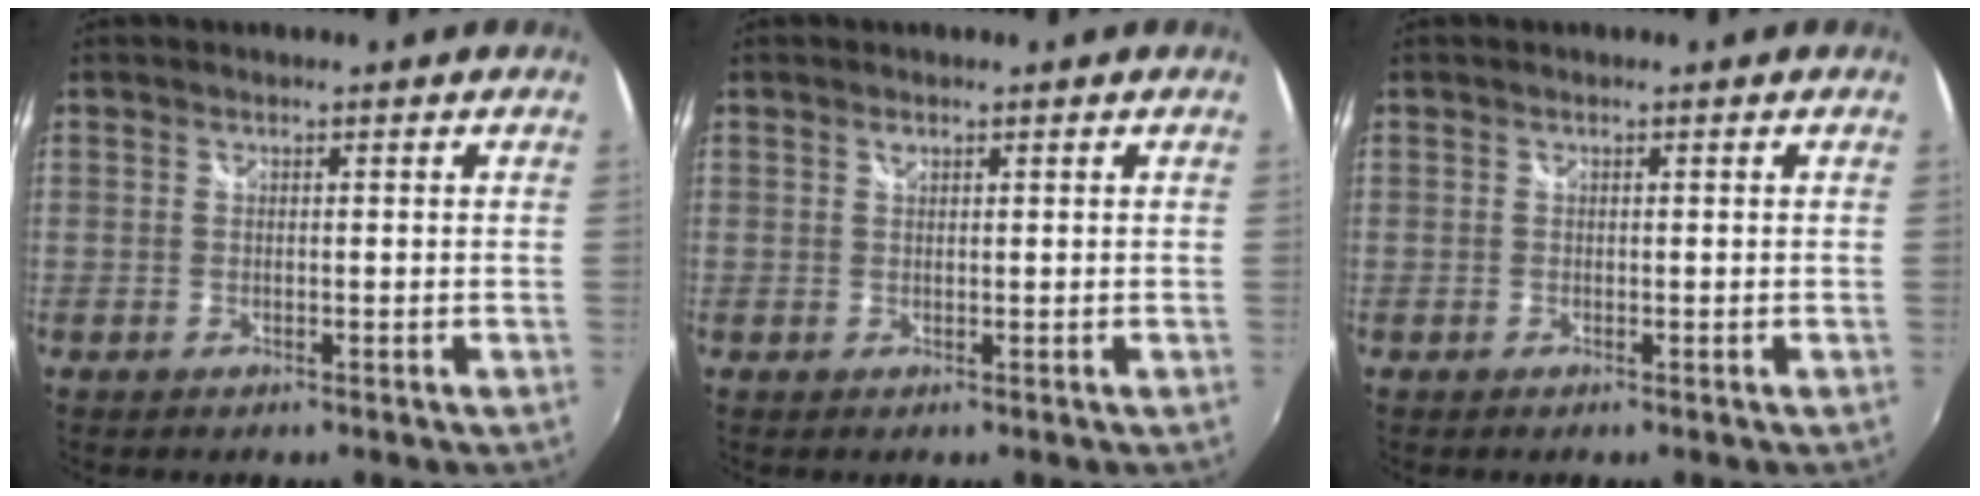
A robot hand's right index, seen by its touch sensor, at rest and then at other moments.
{"total": 0.7, "force": [0.5, 0.3, 0.4], "torque": [-0.006, 0.002, 0.008]}
{"total": 0.0}